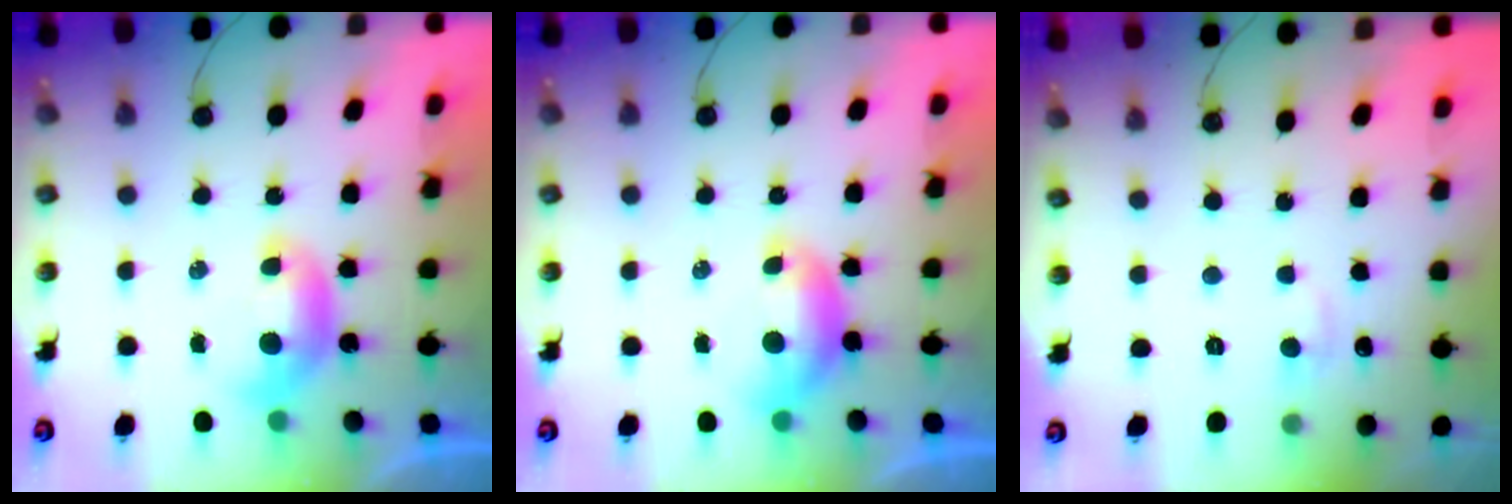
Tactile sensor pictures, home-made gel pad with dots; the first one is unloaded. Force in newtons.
{"total": 0.0}
{"total": 1.8, "press": 1.7, "slide": 0.6}